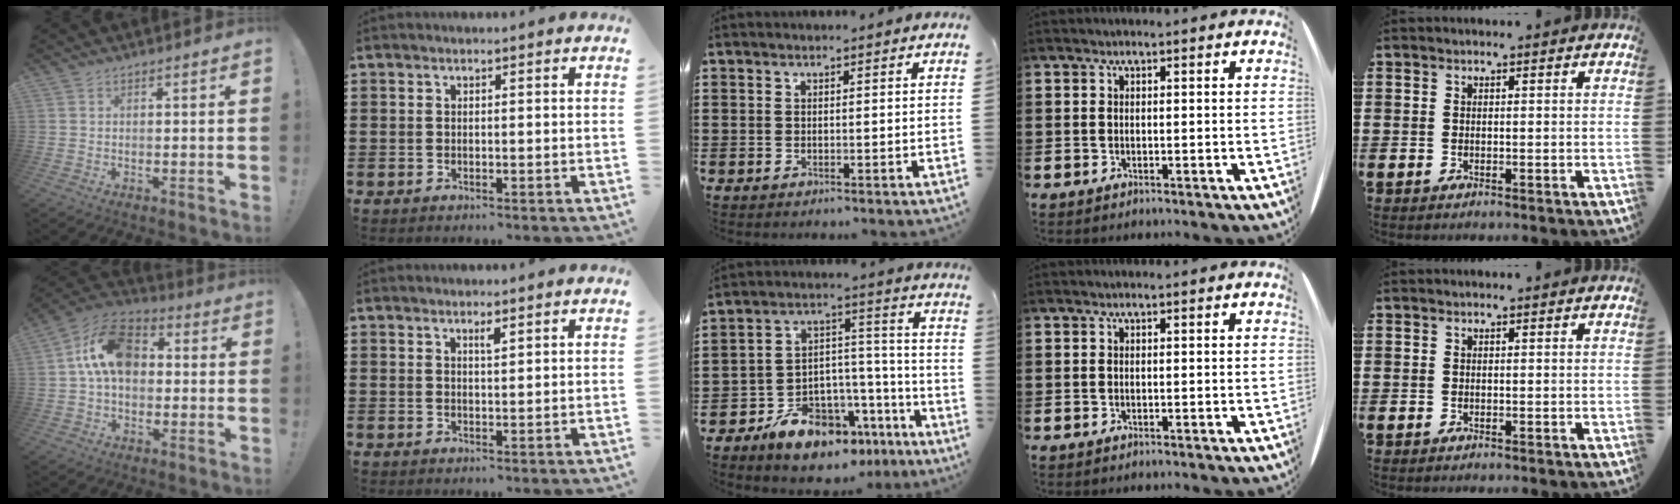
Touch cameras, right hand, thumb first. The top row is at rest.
{"thumb": {"total": 15.8, "force": [2.9, 10.7, 11.2], "torque": [-0.179, 0.019, 0.056]}, "index": {"total": 1.4, "force": [1.0, 0.3, 1.0], "torque": [-0.012, -0.002, 0.014]}, "middle": {"total": 11.0, "force": [-9.2, 5.0, 3.4], "torque": [-0.056, 0.049, -0.168]}}